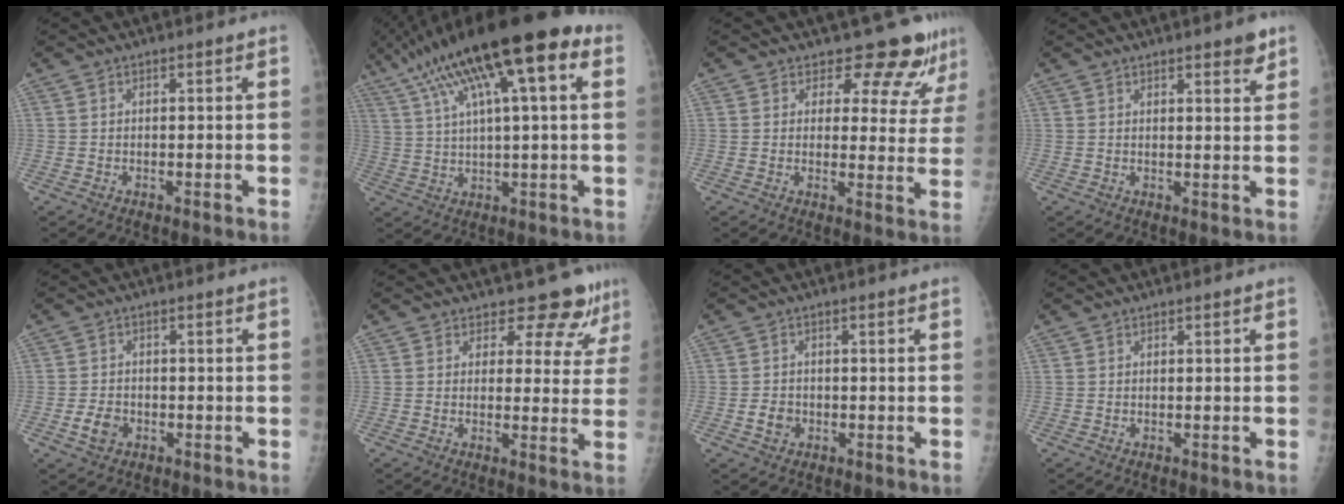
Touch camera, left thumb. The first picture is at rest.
{"total": 21.7, "force": [9.8, 5.3, 18.6], "torque": [-0.324, 0.026, 0.160]}
{"total": 9.3, "force": [8.5, 3.4, 1.4], "torque": [0.022, -0.062, 0.086]}
{"total": 3.7, "force": [2.6, 0.8, 2.5], "torque": [-0.024, -0.015, 0.031]}
{"total": 3.6, "force": [-1.4, 2.7, 2.0], "torque": [-0.032, 0.006, -0.023]}
{"total": 7.1, "force": [6.2, 3.2, 1.2], "torque": [0.022, -0.041, 0.061]}
{"total": 2.8, "force": [-0.9, 2.3, 1.2], "torque": [-0.014, 0.005, -0.013]}
{"total": 0.0}